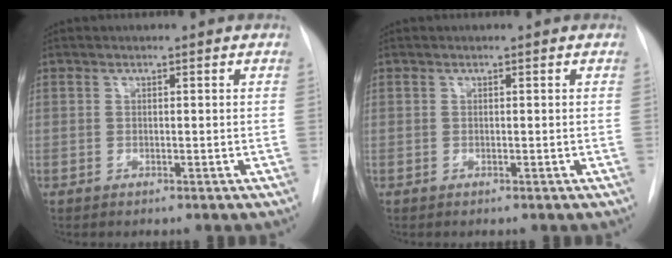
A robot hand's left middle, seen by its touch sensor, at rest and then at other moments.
{"total": 0.0}